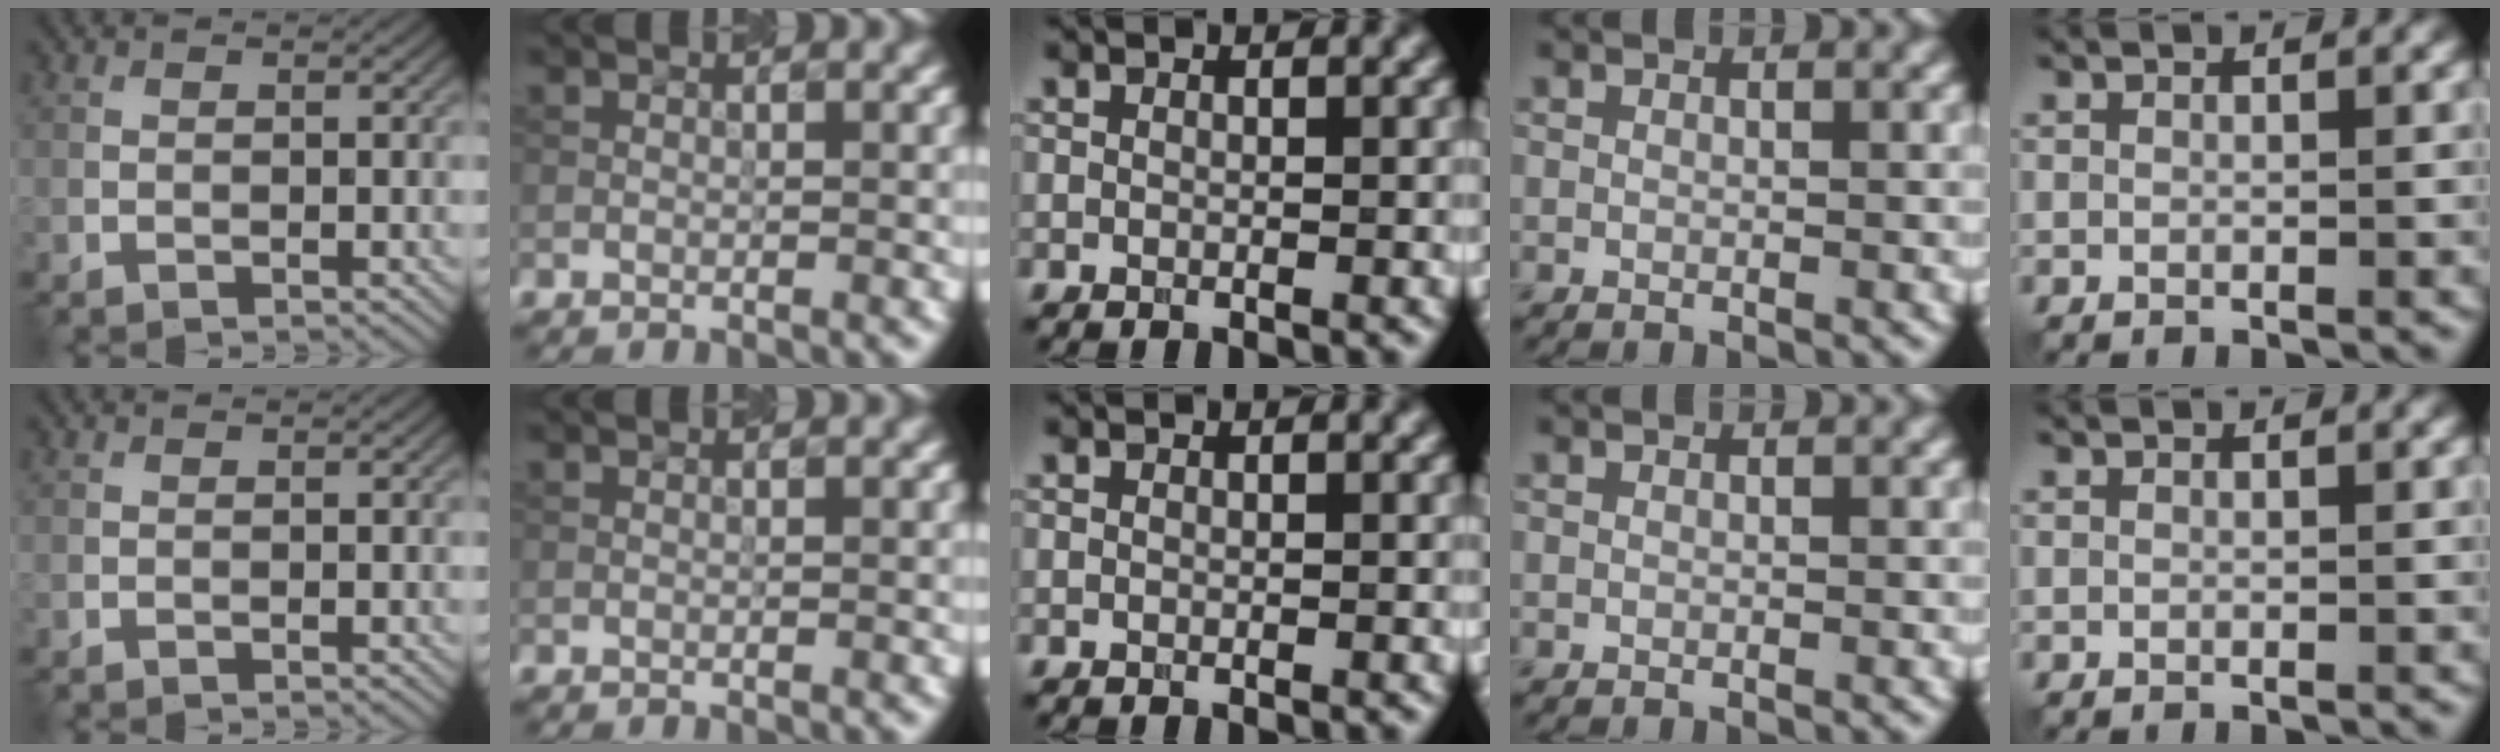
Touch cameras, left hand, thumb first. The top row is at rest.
{}